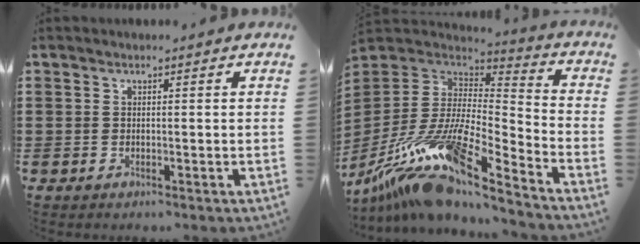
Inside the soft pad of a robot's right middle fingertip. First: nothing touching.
{"total": 14.6, "force": [-9.9, 3.2, 10.3], "torque": [-0.232, -0.004, -0.192]}